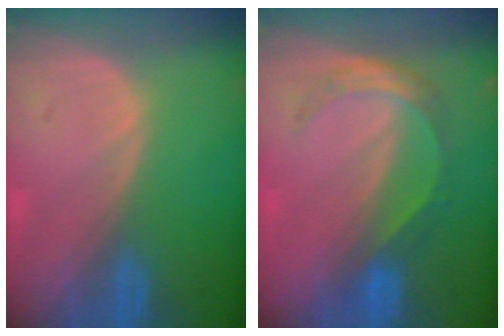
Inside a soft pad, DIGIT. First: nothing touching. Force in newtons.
{"total": 5.7, "press": 4.8, "slide": 3.0}